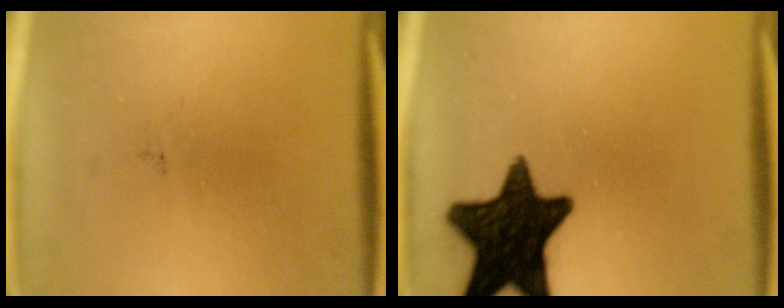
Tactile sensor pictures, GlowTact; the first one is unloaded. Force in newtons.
{"total": 16.7}